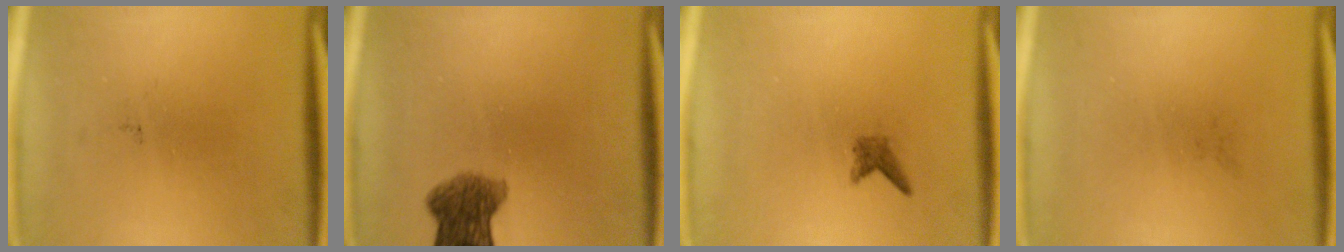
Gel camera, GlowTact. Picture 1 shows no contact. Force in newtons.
{"total": 6.4}
{"total": 1.2}
{"total": 0.0}